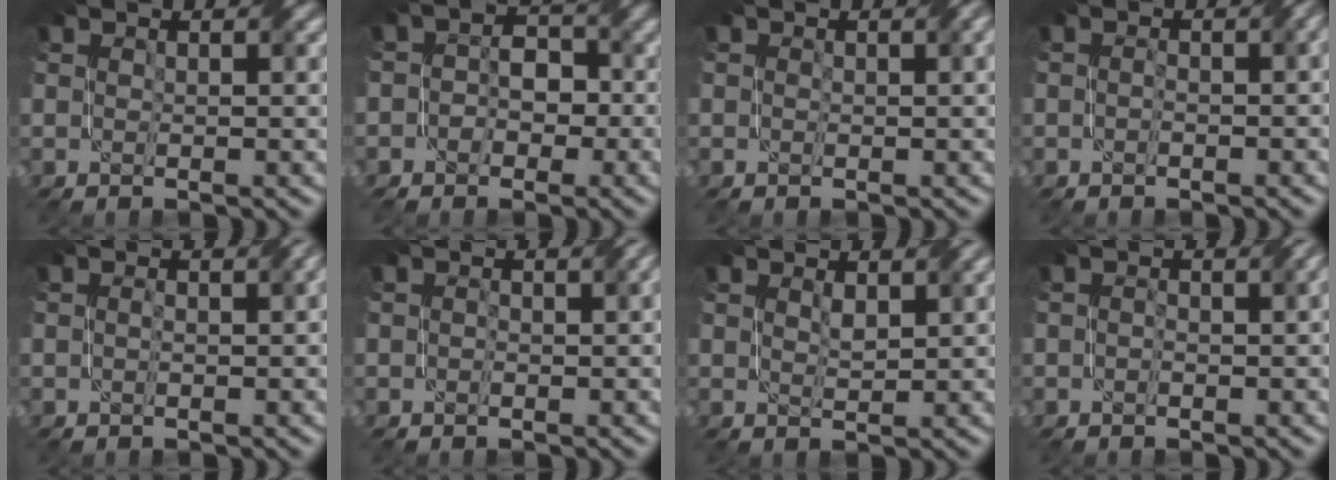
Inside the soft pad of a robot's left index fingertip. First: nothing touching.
{"total": 3.7, "force": [-1.2, 3.0, 1.9], "torque": [-0.006, 0.005, -0.029]}
{"total": 1.6, "force": [0.1, 0.7, 1.4], "torque": [-0.022, 0.001, 0.001]}
{"total": 3.0, "force": [-1.2, 1.4, 2.3], "torque": [-0.025, -0.005, -0.014]}
{"total": 2.6, "force": [-1.1, 1.0, 2.1], "torque": [-0.029, -0.007, -0.013]}
{"total": 3.0, "force": [-1.1, 1.5, 2.3], "torque": [-0.022, -0.003, -0.013]}
{"total": 0.7, "force": [0.5, 0.0, 0.4], "torque": [-0.011, -0.002, 0.013]}
{"total": 3.1, "force": [-1.4, 1.5, 2.4], "torque": [-0.023, -0.004, -0.017]}